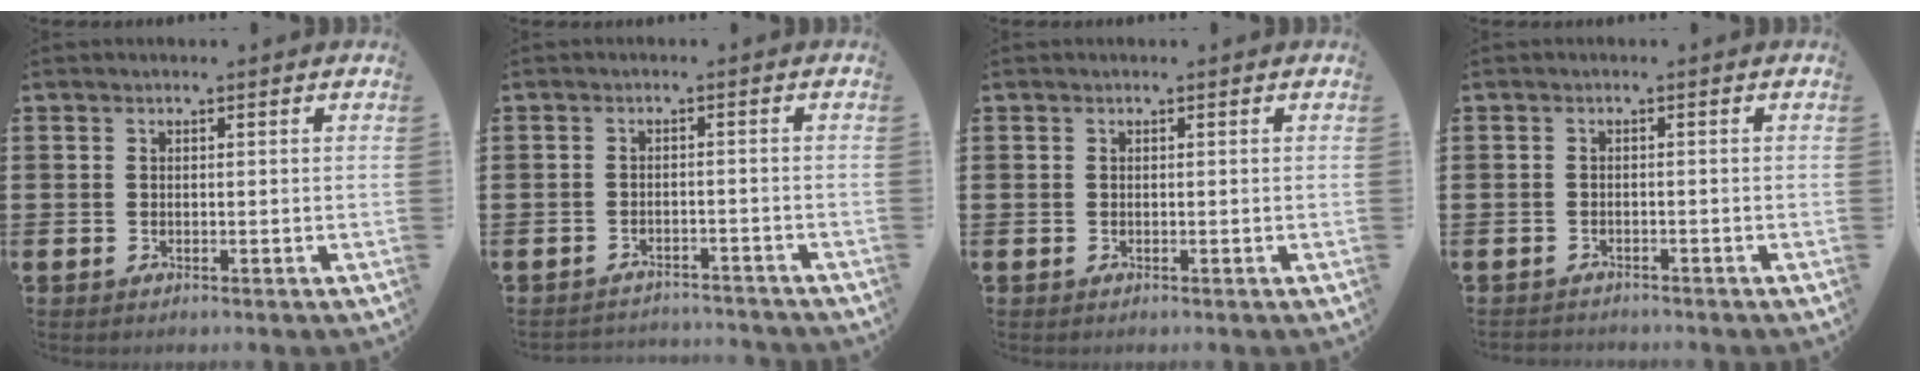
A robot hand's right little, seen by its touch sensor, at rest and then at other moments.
{"total": 1.9, "force": [-1.9, 0.0, -0.2], "torque": [-0.003, 0.003, -0.042]}
{"total": 0.0}
{"total": 0.9, "force": [-0.9, 0.1, -0.1], "torque": [-0.001, 0.001, -0.019]}